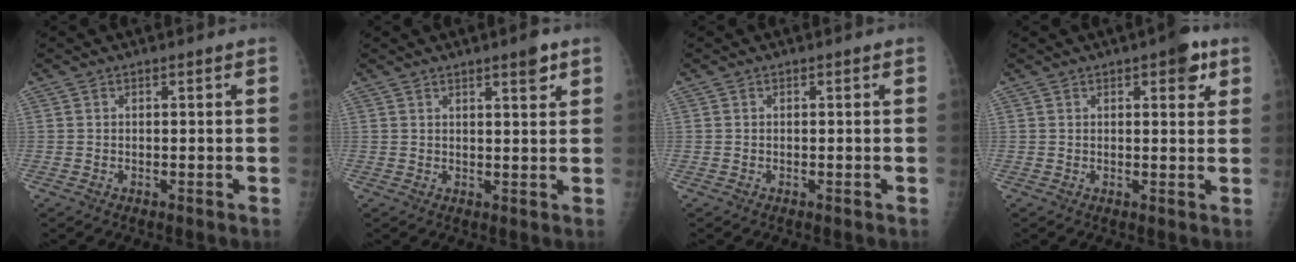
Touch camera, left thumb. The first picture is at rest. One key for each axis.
{"total": 3.6, "fx": 2.3, "fy": 0.7, "fz": 2.6, "tx": -0.032, "ty": -0.014, "tz": 0.032}
{"total": 0.0}
{"total": 4.8, "fx": 2.5, "fy": 1.9, "fz": 3.7, "tx": -0.032, "ty": -0.007, "tz": 0.025}